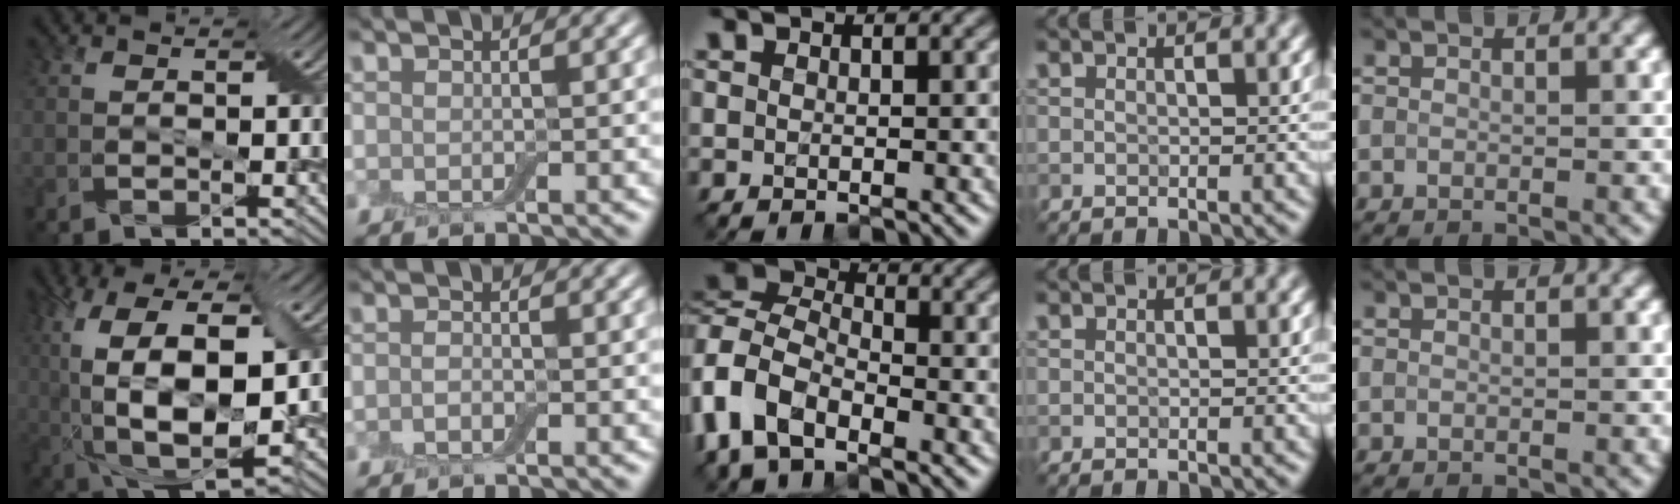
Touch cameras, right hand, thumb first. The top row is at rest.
{"thumb": {"total": 16.7, "force": [1.3, 8.5, 14.4], "torque": [-0.287, -0.007, 0.032]}, "index": {"total": 0.8, "force": [-0.4, 0.4, 0.6], "torque": [-0.015, -0.001, -0.008]}, "middle": {"total": 7.9, "force": [-4.3, 4.6, 4.8], "torque": [-0.110, -0.007, -0.101]}}